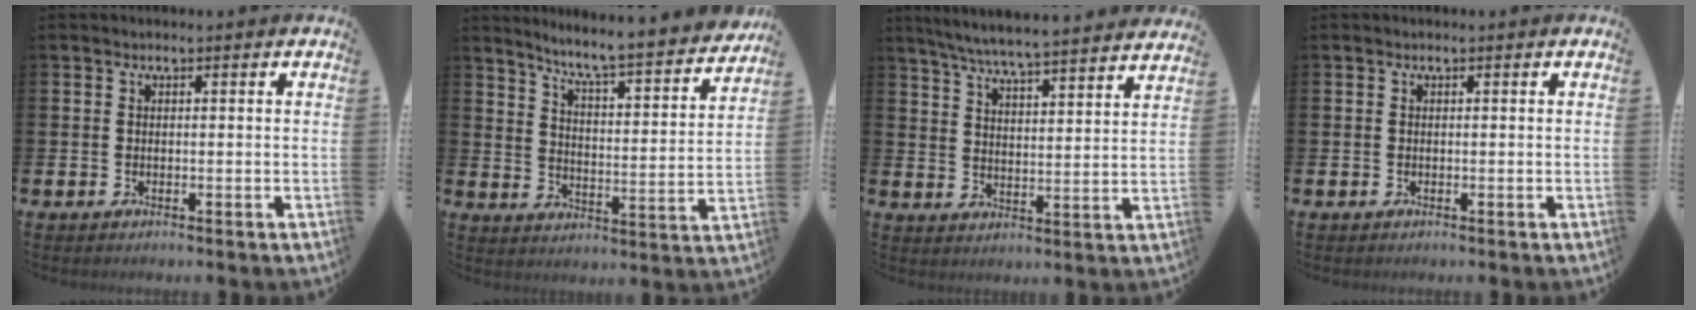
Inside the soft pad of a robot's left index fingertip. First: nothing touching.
{"total": 6.8, "force": [6.3, -0.1, 2.5], "torque": [-0.064, -0.061, 0.100]}
{"total": 6.7, "force": [6.5, -0.2, 1.7], "torque": [-0.059, -0.045, 0.113]}
{"total": 0.0}